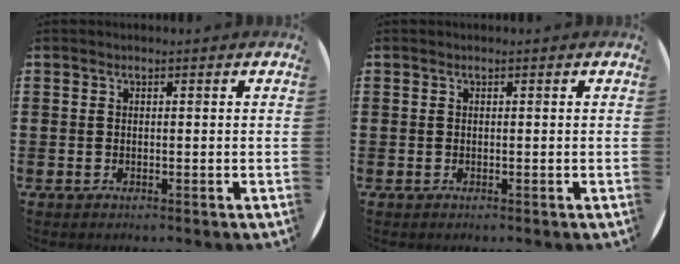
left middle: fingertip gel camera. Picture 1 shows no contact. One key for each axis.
{"total": 0.0}